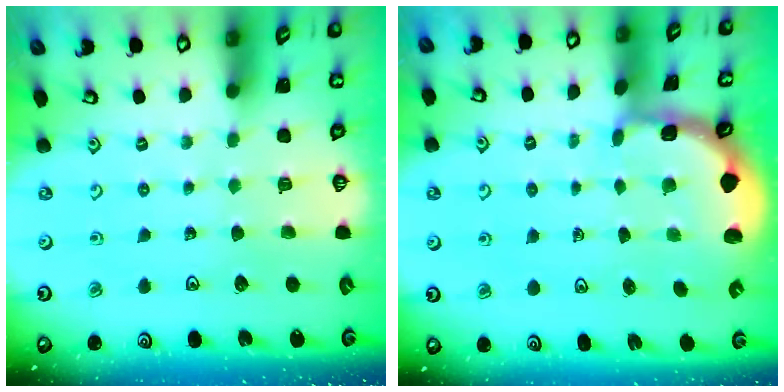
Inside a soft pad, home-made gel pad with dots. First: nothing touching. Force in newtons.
{"total": 2.0, "press": 2.0, "slide": 0.3}